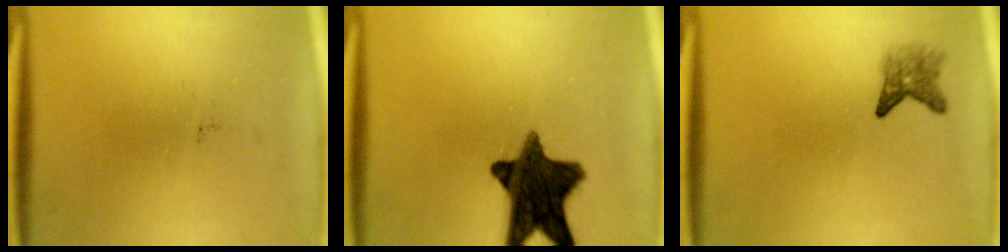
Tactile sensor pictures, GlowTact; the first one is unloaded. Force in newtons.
{"total": 14.0}
{"total": 2.4}